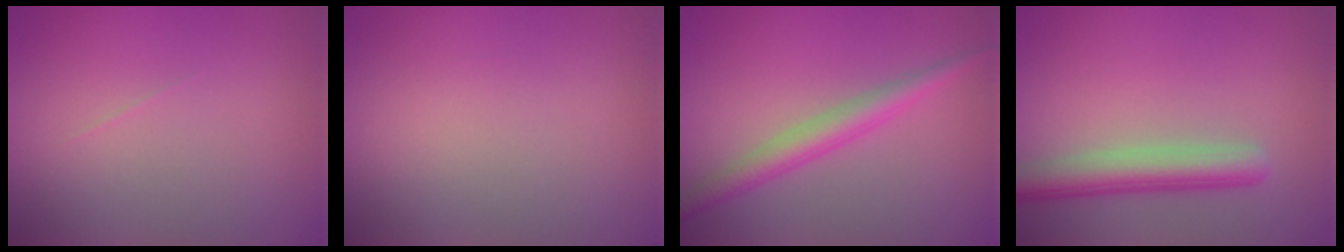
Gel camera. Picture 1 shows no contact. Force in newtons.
{"total": 0.0}
{"total": 3.0, "press": 3.0, "slide": 0.0}
{"total": 4.3, "press": 4.3, "slide": 0.2}